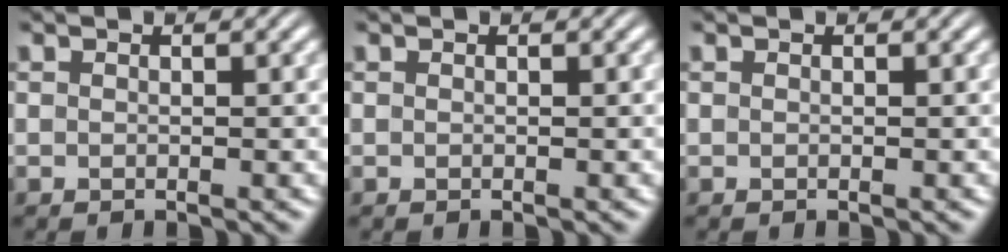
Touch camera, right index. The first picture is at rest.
{"total": 0.0}
{"total": 0.0}